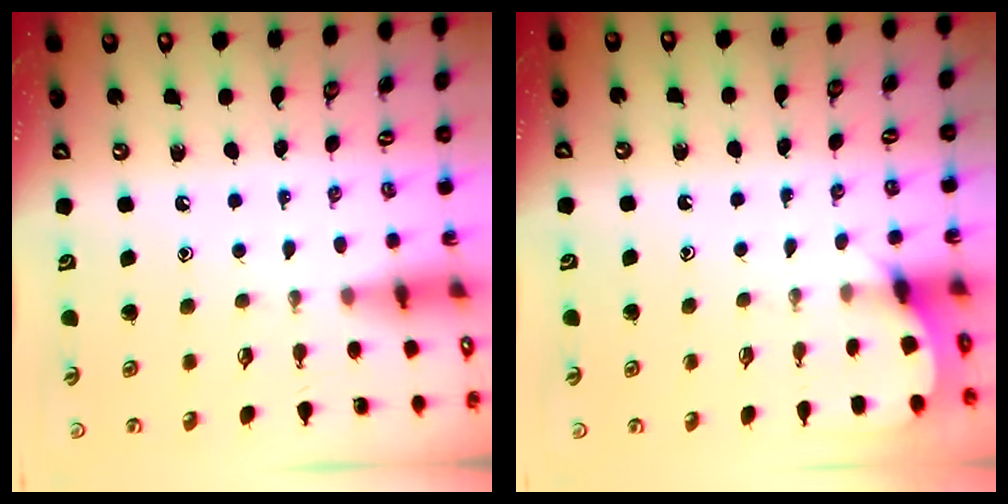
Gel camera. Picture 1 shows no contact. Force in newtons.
{"total": 4.4, "press": 4.4, "slide": 0.3}